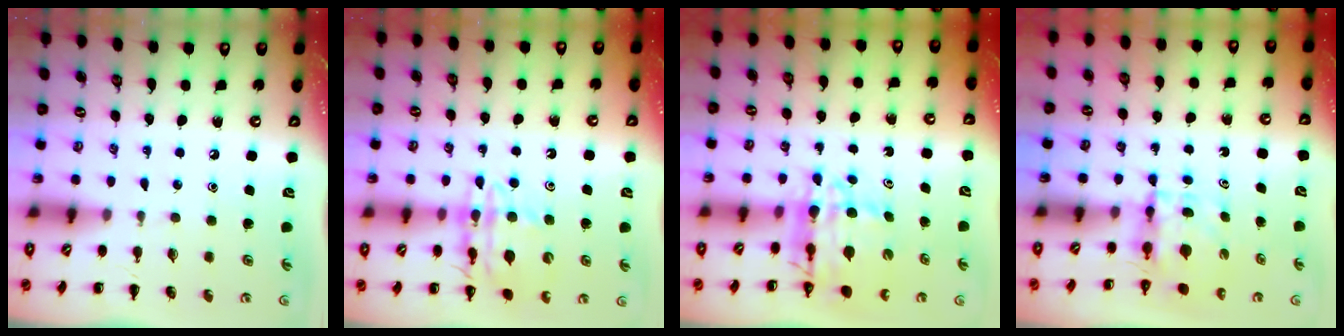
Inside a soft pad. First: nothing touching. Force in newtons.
{"total": 13.5, "press": 13.2, "slide": 2.7}
{"total": 10.2, "press": 9.6, "slide": 3.5}
{"total": 3.9, "press": 3.9, "slide": 0.3}